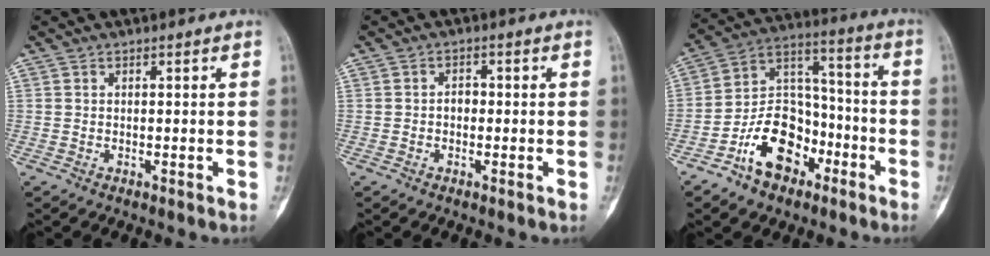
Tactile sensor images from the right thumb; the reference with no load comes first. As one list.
[{"total": 1.7, "force": [-0.3, 1.3, 1.1], "torque": [-0.004, 0.008, -0.010]}, {"total": 14.7, "force": [-7.5, 9.9, 8.0], "torque": [-0.099, 0.078, -0.135]}]